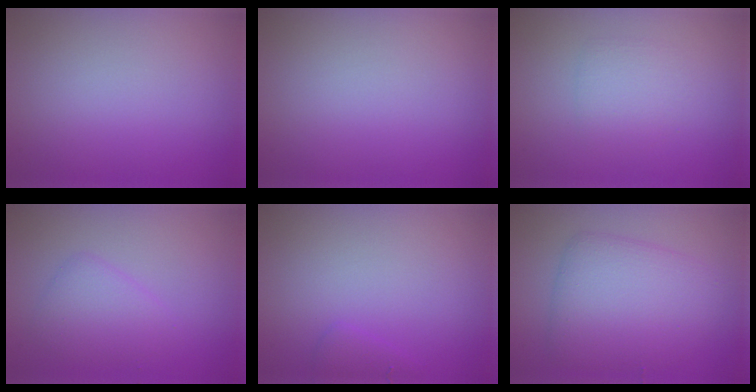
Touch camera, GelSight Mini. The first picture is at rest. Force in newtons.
{"total": 0.0}
{"total": 1.9, "press": 1.9, "slide": 0.1}
{"total": 2.4, "press": 2.4, "slide": 0.1}
{"total": 1.0, "press": 1.0, "slide": 0.1}
{"total": 6.0, "press": 6.0, "slide": 0.2}